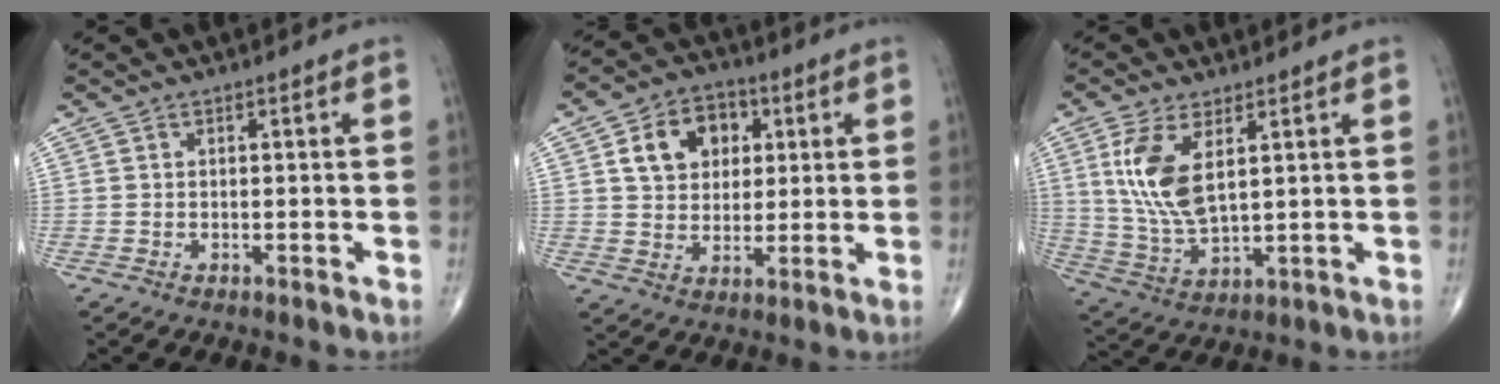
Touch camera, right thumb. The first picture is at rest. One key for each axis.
{"total": 10.9, "fx": 3.4, "fy": 8.3, "fz": 6.2, "tx": -0.065, "ty": -0.002, "tz": 0.054}
{"total": 11.2, "fx": 3.6, "fy": 5.0, "fz": 9.3, "tx": -0.196, "ty": -0.014, "tz": 0.084}